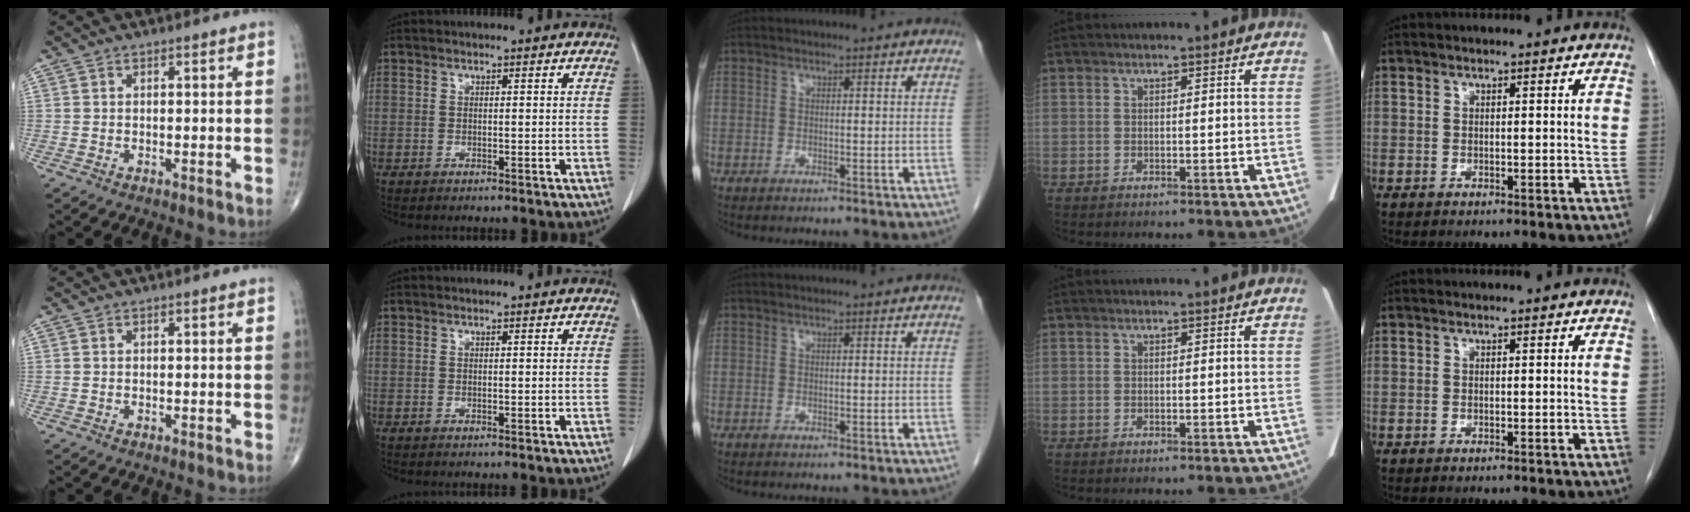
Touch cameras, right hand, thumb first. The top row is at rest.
{}